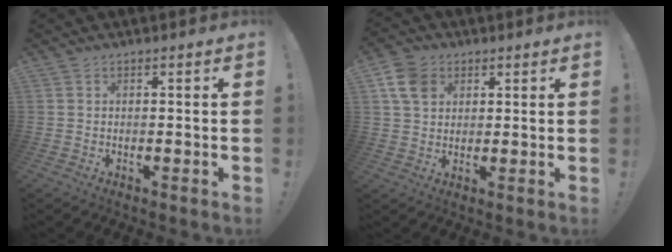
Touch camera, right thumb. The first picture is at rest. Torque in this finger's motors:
{"motor_torque": [-0.26, 0.57, 0.52, -0.07, 0.10]}